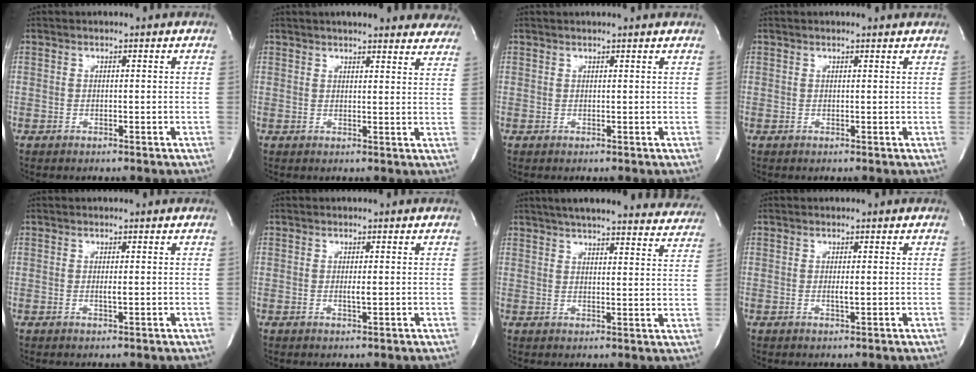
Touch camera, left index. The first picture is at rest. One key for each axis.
{"total": 18.5, "fx": 16.7, "fy": 3.5, "fz": 7.2, "tx": -0.085, "ty": -0.001, "tz": 0.187}
{"total": 3.6, "fx": 3.4, "fy": -0.1, "fz": 1.2, "tx": -0.018, "ty": 0.019, "tz": 0.035}
{"total": 2.3, "fx": 2.2, "fy": 0.2, "fz": 0.7, "tx": -0.015, "ty": 0.010, "tz": 0.021}
{"total": 0.8, "fx": 0.0, "fy": 0.0, "fz": 0.8, "tx": -0.020, "ty": -0.003, "tz": 0.001}
{"total": 1.1, "fx": 0.0, "fy": 0.1, "fz": 1.1, "tx": -0.025, "ty": -0.003, "tz": 0.000}
{"total": 25.9, "fx": 23.5, "fy": 4.2, "fz": 9.9, "tx": -0.150, "ty": -0.033, "tz": 0.276}
{"total": 1.0, "fx": 0.0, "fy": 0.0, "fz": 1.0, "tx": -0.024, "ty": -0.003, "tz": 0.001}